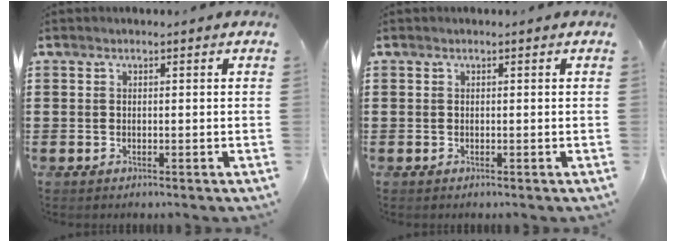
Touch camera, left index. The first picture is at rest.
{"total": 0.0}